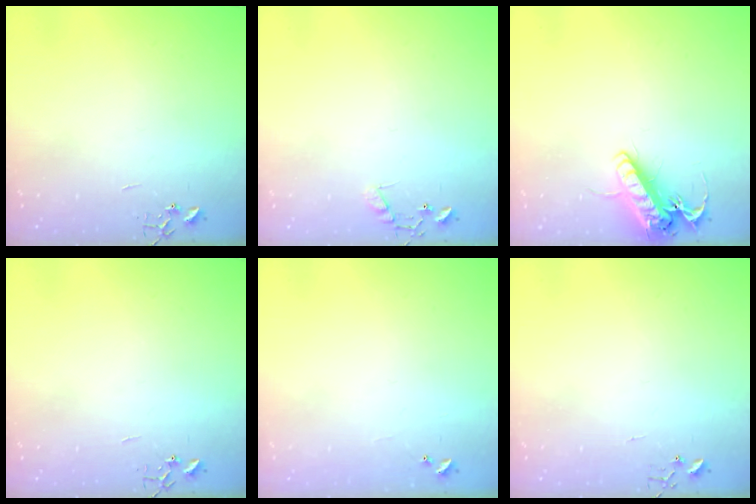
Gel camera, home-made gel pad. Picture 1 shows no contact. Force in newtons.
{"total": 6.8, "press": 6.8, "slide": 0.5}
{"total": 13.8, "press": 13.6, "slide": 2.4}
{"total": 0.0}
{"total": 3.7, "press": 3.6, "slide": 0.4}
{"total": 3.8, "press": 3.8, "slide": 0.5}